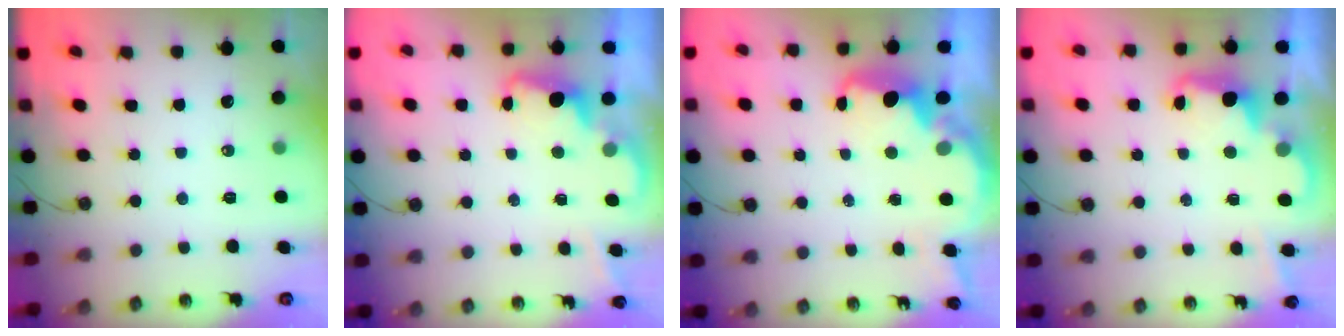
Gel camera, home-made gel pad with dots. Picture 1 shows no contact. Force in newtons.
{"total": 2.1, "press": 2.1, "slide": 0.5}
{"total": 5.6, "press": 5.6, "slide": 0.5}
{"total": 2.3, "press": 2.3, "slide": 0.5}